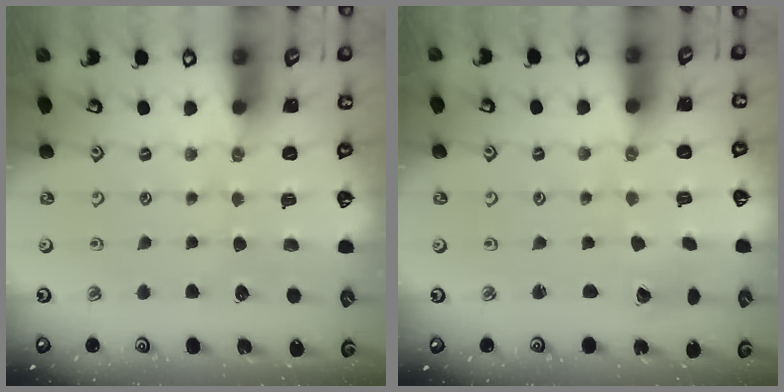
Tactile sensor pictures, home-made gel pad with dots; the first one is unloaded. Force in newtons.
{"total": 2.8, "press": 2.8, "slide": 0.1}